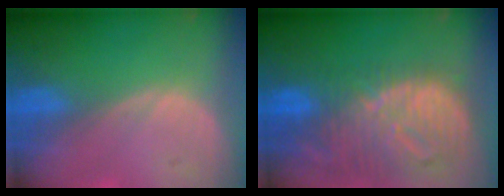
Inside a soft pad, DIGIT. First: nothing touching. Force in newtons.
{"total": 12.6, "press": 11.0, "slide": 6.2}